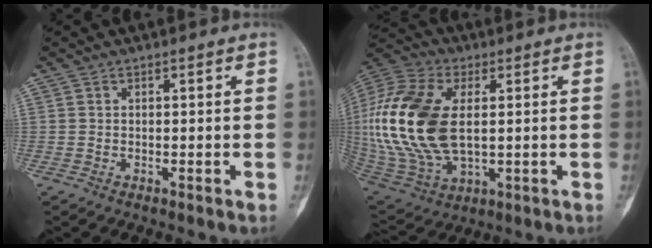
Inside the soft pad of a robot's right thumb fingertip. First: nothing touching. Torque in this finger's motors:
{"motor_torque": [1.37, 0.96, 2.03, -0.75, 0.59]}